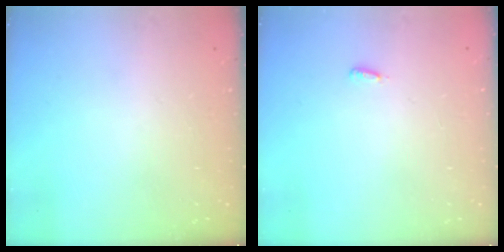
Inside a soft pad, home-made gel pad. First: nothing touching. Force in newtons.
{"total": 2.7, "press": 2.6, "slide": 0.9}